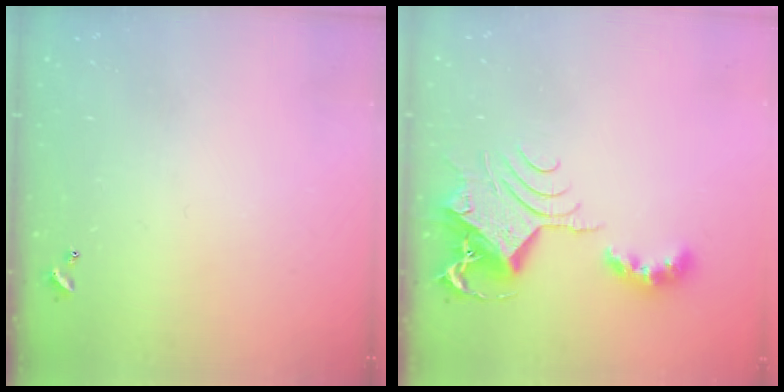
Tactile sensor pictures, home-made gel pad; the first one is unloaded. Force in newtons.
{"total": 9.4, "press": 9.4, "slide": 0.3}